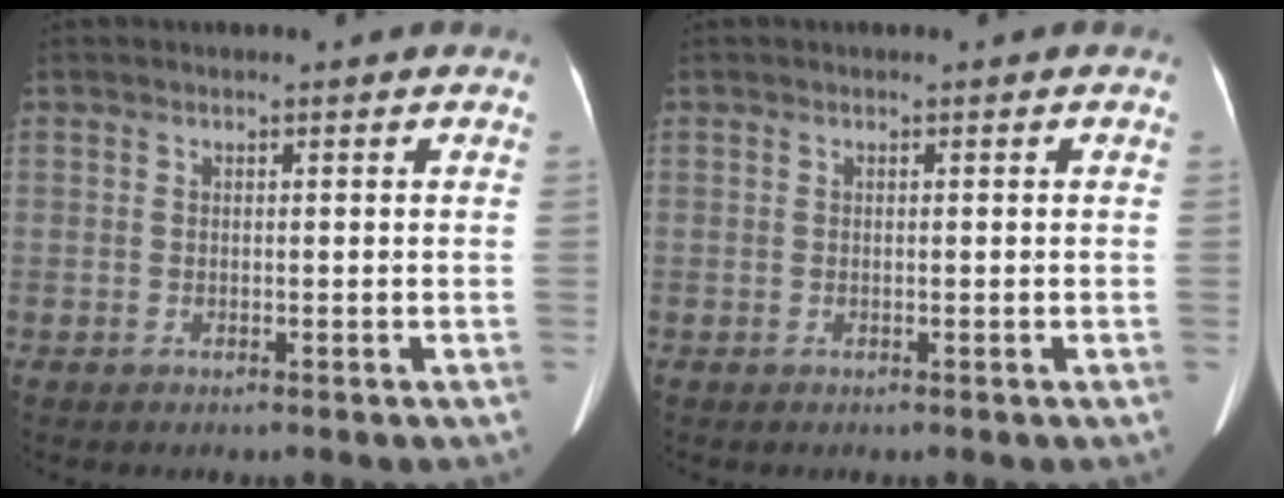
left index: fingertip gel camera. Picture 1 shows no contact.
{"total": 0.0}